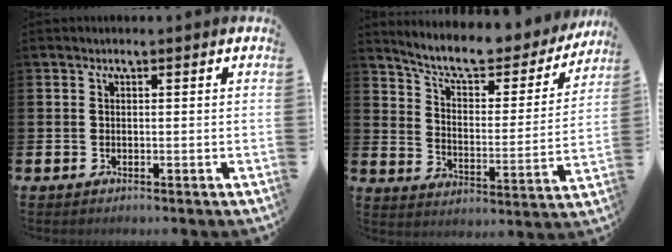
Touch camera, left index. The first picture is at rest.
{"total": 8.4, "force": [7.4, 2.2, 3.3], "torque": [-0.087, -0.053, 0.122]}